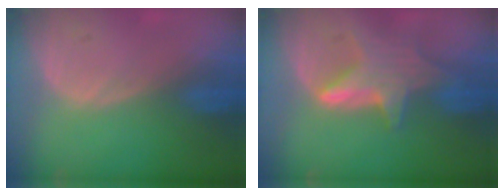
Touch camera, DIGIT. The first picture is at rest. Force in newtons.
{"total": 6.6, "press": 6.6, "slide": 0.2}